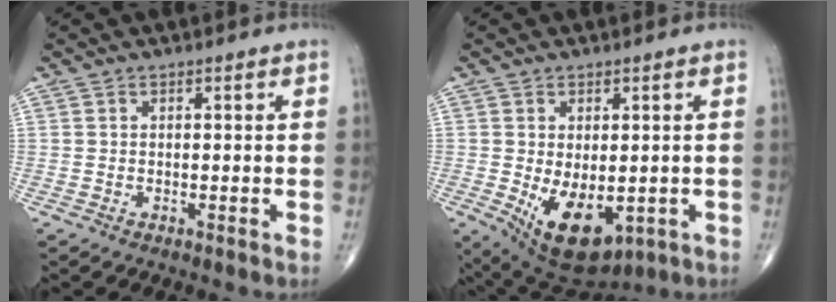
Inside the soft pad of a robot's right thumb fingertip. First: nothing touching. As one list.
[{"total": 11.8, "force": [-2.7, 6.5, 9.4], "torque": [-0.139, -0.012, -0.019]}]